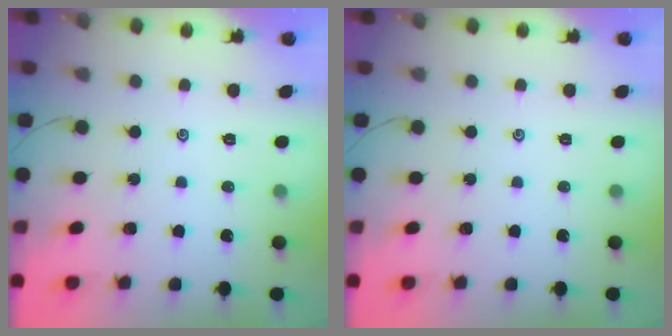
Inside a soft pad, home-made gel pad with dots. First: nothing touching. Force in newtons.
{"total": 0.0}